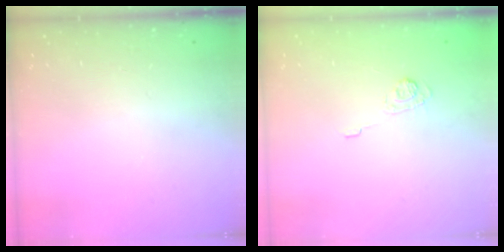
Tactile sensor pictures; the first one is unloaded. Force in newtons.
{"total": 3.4, "press": 3.1, "slide": 1.5}